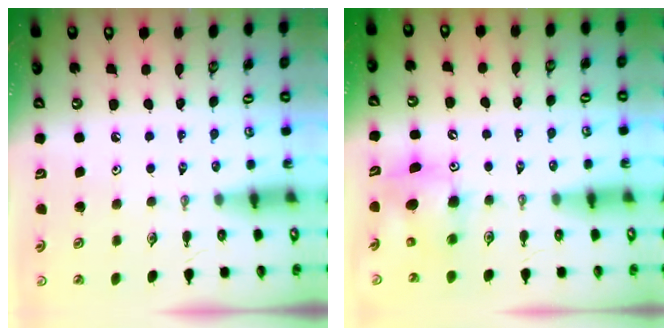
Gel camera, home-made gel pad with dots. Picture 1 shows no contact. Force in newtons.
{"total": 8.3, "press": 8.0, "slide": 2.0}